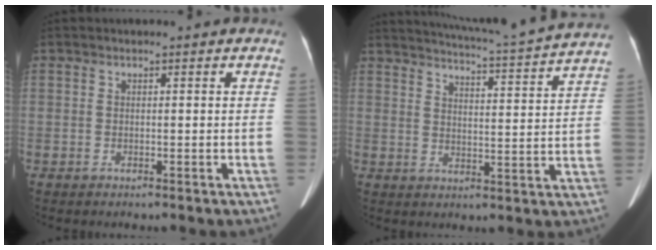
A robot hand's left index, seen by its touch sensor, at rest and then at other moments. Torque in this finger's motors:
{"motor_torque": [-0.29, -0.20, 0.00, 0.05]}